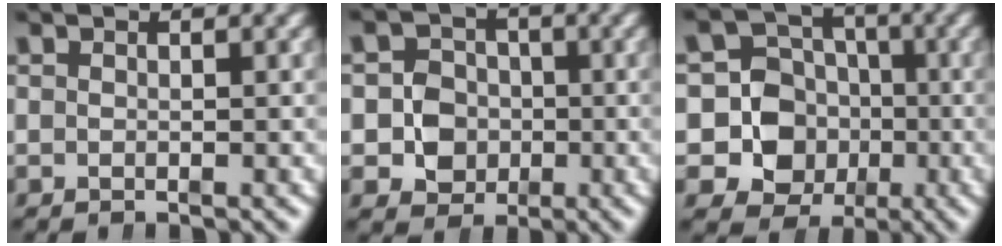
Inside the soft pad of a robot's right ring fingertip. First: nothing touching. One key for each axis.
{"total": 5.4, "fx": -1.2, "fy": 4.9, "fz": 2.0, "tx": -0.031, "ty": -0.020, "tz": -0.016}
{"total": 12.2, "fx": -2.7, "fy": 11.0, "fz": 4.5, "tx": -0.098, "ty": -0.051, "tz": -0.044}